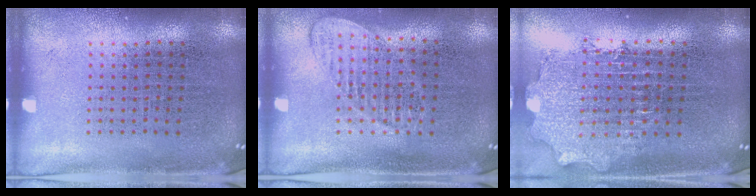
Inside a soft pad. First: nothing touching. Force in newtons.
{"total": 1.0, "press": 1.0, "slide": 0.1}
{"total": 2.0, "press": 1.6, "slide": 1.2}